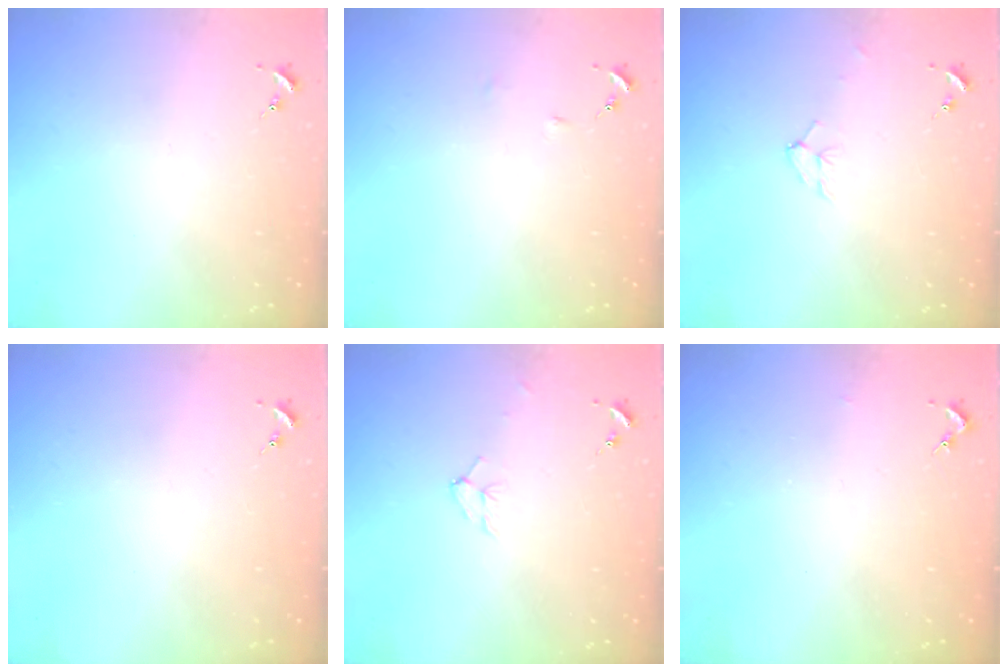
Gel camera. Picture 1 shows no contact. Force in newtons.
{"total": 0.0}
{"total": 7.0, "press": 7.0, "slide": 1.0}
{"total": 0.0}
{"total": 7.0, "press": 7.0, "slide": 1.0}
{"total": 1.3, "press": 1.3, "slide": 0.1}